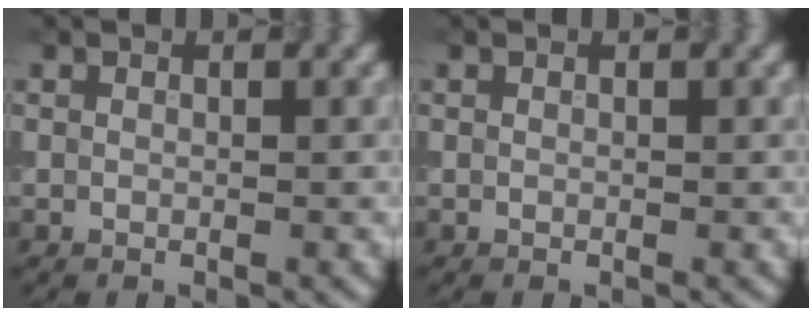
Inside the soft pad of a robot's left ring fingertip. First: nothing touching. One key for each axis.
{"total": 0.0}